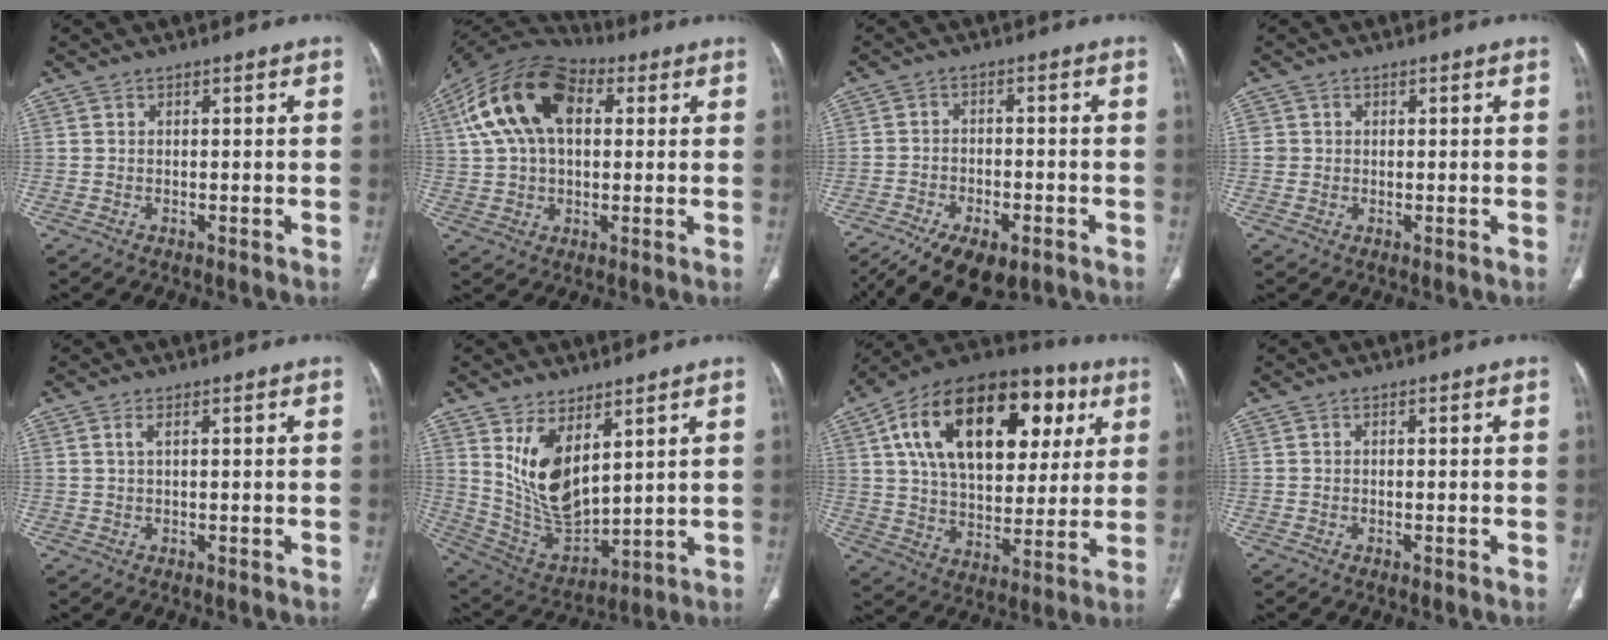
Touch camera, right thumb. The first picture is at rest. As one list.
[{"total": 18.5, "force": [5.1, 11.0, 13.9], "torque": [-0.251, 0.026, 0.082]}, {"total": 13.8, "force": [-8.7, 6.5, 8.5], "torque": [-0.155, 0.025, -0.136]}, {"total": 1.6, "force": [0.2, 1.6, 0.2], "torque": [0.007, 0.004, 0.003]}, {"total": 1.1, "force": [0.4, 0.2, 0.9], "torque": [-0.029, 0.007, 0.010]}, {"total": 13.0, "force": [5.3, 6.6, 9.9], "torque": [-0.166, -0.036, 0.126]}, {"total": 30.1, "force": [10.2, 17.3, 22.5], "torque": [-0.347, 0.024, 0.163]}, {"total": 0.5, "force": [-0.3, 0.2, 0.4], "torque": [-0.010, -0.001, -0.004]}]